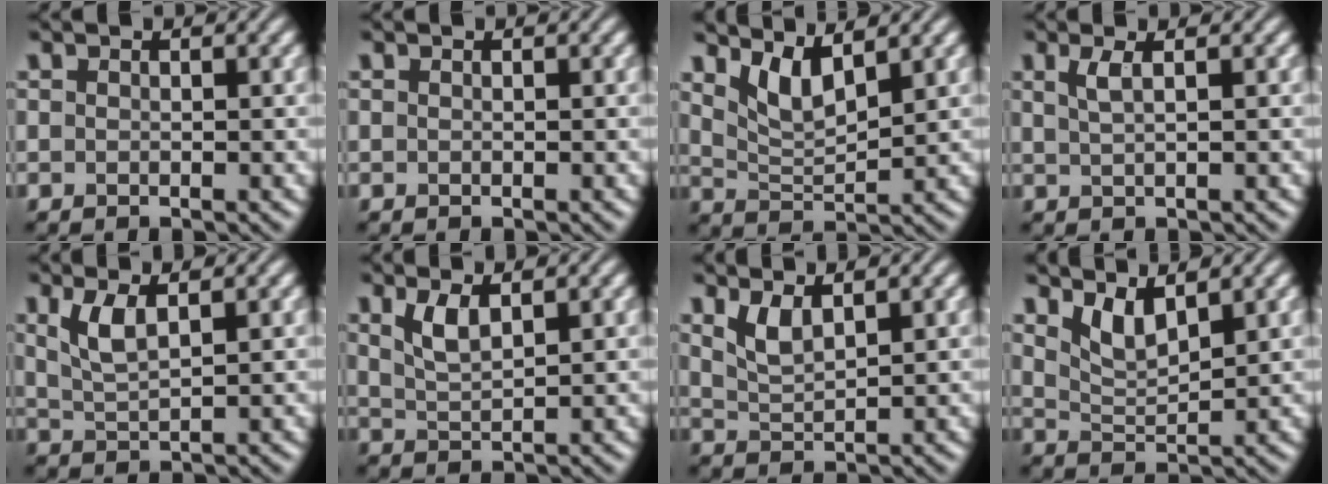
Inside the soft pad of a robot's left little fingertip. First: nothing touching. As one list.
[{"total": 0.0}, {"total": 3.6, "force": [2.4, 1.1, 2.5], "torque": [-0.058, -0.009, 0.052]}, {"total": 1.8, "force": [0.7, 0.6, 1.5], "torque": [-0.026, 0.002, 0.011]}, {"total": 2.8, "force": [1.3, 0.9, 2.3], "torque": [-0.051, -0.004, 0.029]}, {"total": 2.4, "force": [1.3, 0.8, 1.8], "torque": [-0.040, -0.004, 0.030]}, {"total": 2.3, "force": [1.5, 0.7, 1.6], "torque": [-0.038, -0.009, 0.034]}, {"total": 2.9, "force": [2.1, 0.8, 1.9], "torque": [-0.042, -0.011, 0.045]}]